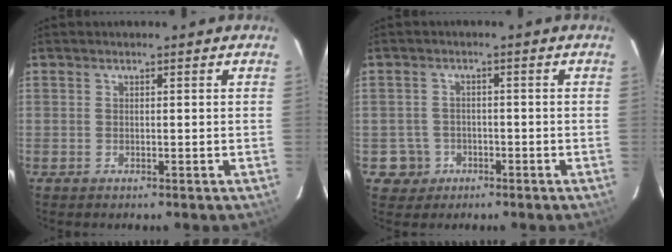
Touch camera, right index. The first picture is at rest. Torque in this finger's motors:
{"motor_torque": [-0.29, -0.17, -0.68, -0.21]}